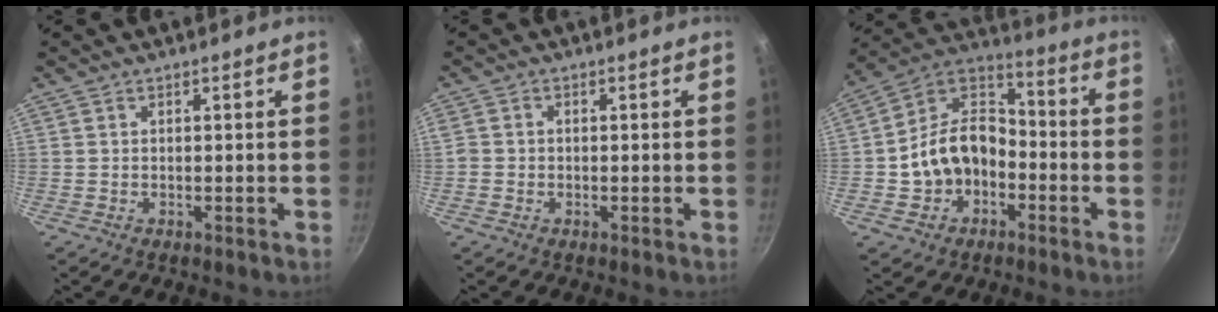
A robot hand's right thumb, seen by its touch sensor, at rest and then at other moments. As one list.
[{"total": 1.7, "force": [-0.5, 1.5, 0.7], "torque": [-0.013, 0.003, -0.013]}, {"total": 14.6, "force": [-3.9, 11.0, 8.7], "torque": [-0.126, 0.057, -0.083]}]